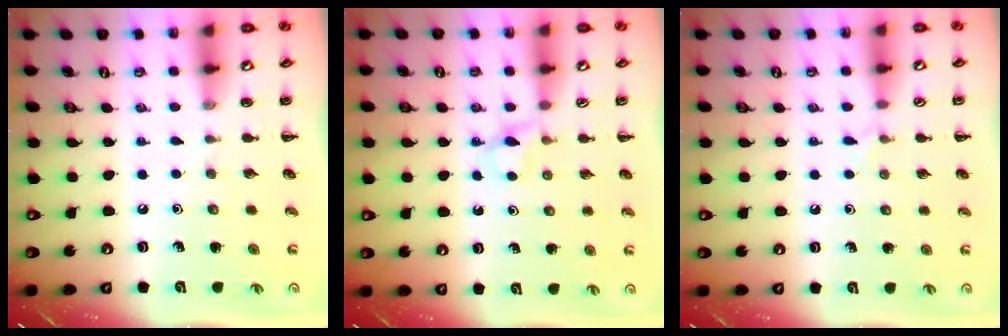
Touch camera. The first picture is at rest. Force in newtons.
{"total": 3.1, "press": 2.8, "slide": 1.2}
{"total": 4.6, "press": 4.3, "slide": 1.7}